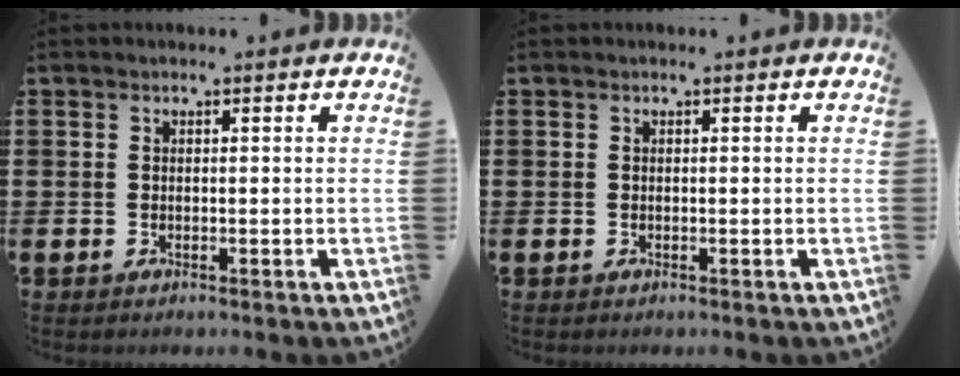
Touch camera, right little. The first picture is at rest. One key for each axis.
{"total": 0.0}